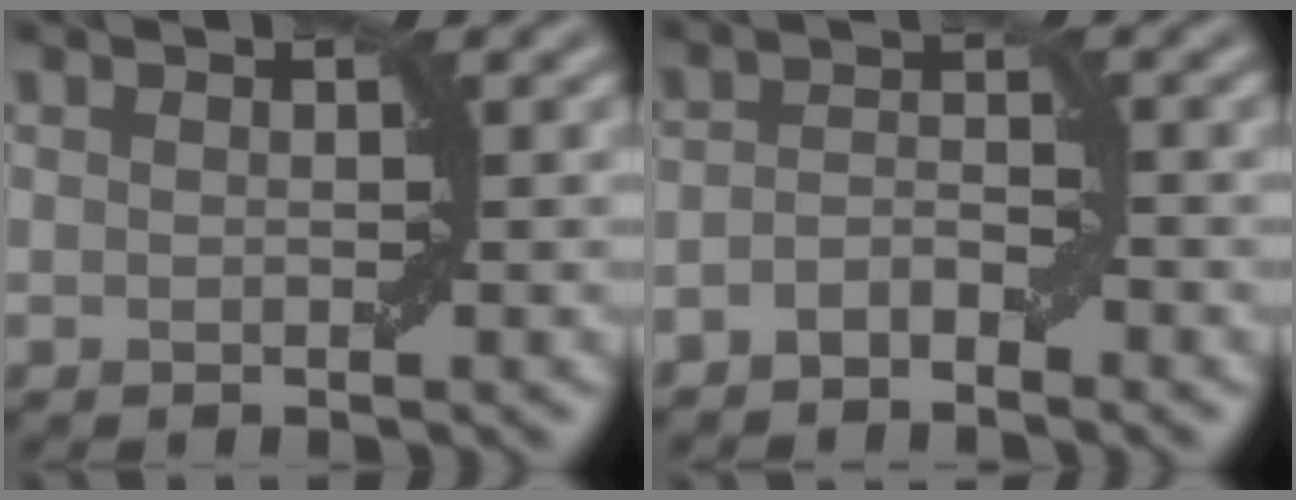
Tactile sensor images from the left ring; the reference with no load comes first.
{"total": 1.8, "force": [-1.3, 0.6, 1.0], "torque": [-0.021, 0.008, -0.028]}